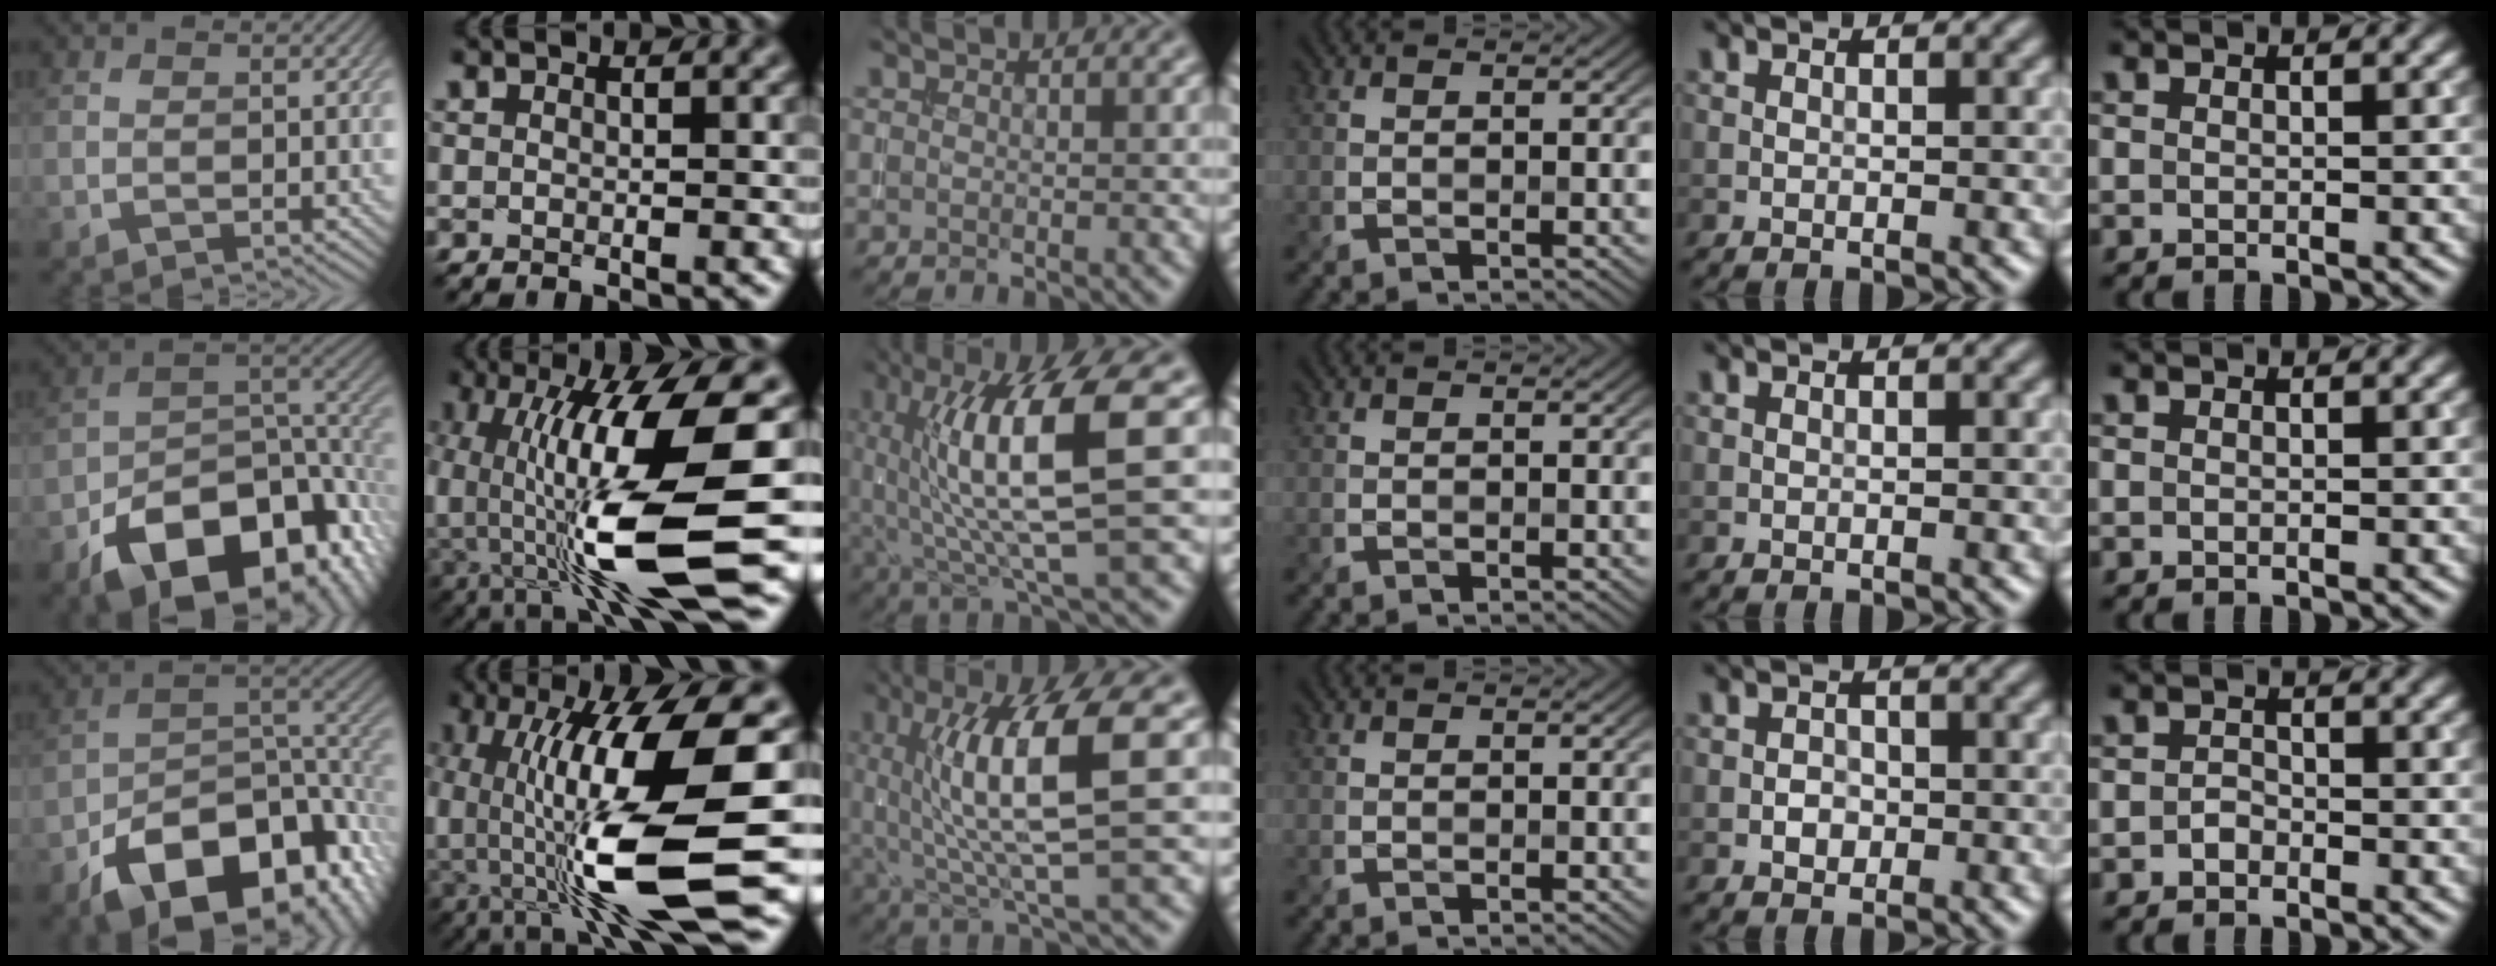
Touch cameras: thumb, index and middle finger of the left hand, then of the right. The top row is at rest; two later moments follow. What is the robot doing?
{"motion": "insert", "object": "drawer"}